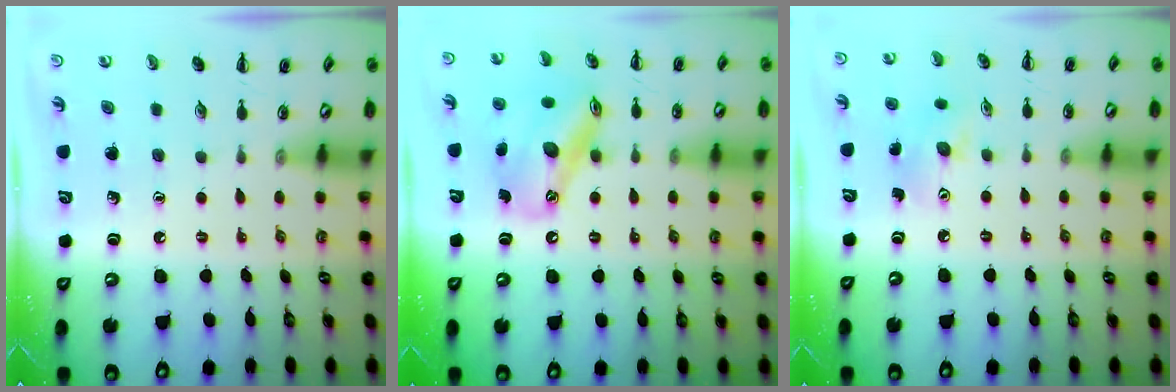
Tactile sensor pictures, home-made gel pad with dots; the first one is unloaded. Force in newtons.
{"total": 15.2, "press": 14.7, "slide": 3.6}
{"total": 7.2, "press": 7.2, "slide": 0.6}